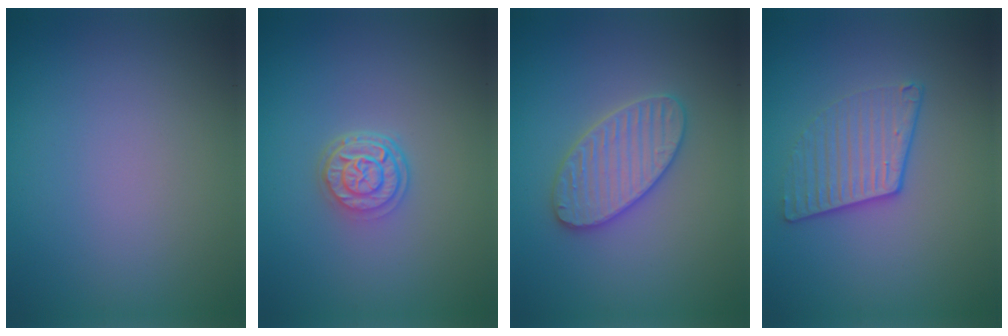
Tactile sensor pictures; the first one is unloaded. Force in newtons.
{"total": 3.1, "press": 2.4, "slide": 1.9}
{"total": 4.4, "press": 4.3, "slide": 0.5}
{"total": 3.2, "press": 2.9, "slide": 1.5}